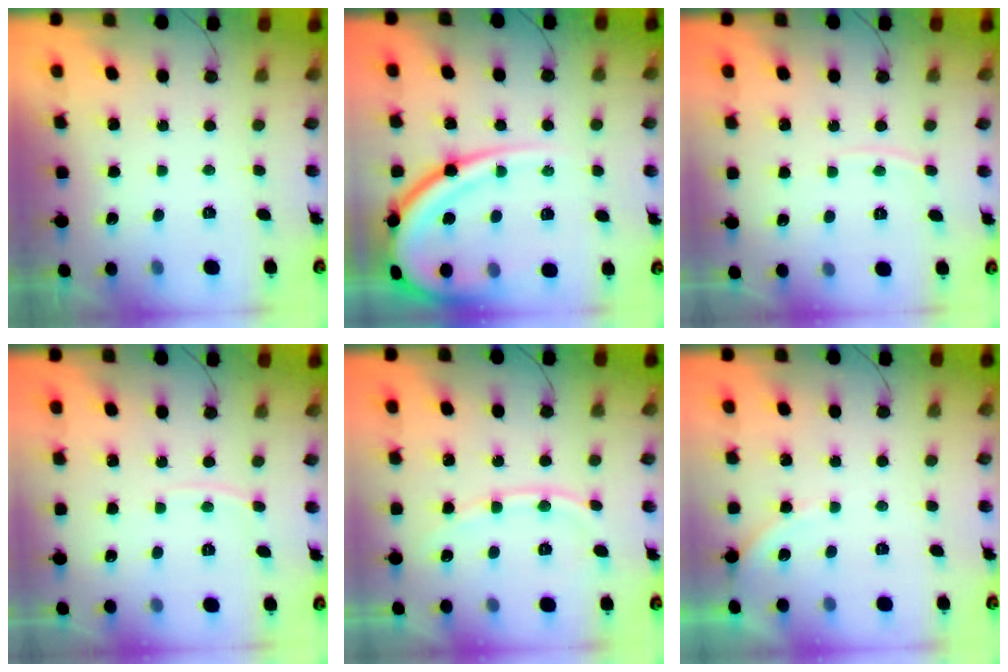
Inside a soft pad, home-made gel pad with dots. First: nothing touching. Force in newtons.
{"total": 17.9, "press": 17.8, "slide": 1.2}
{"total": 3.9, "press": 3.9, "slide": 0.2}
{"total": 3.9, "press": 3.9, "slide": 0.2}
{"total": 9.5, "press": 9.4, "slide": 1.3}
{"total": 3.1, "press": 3.1, "slide": 0.5}